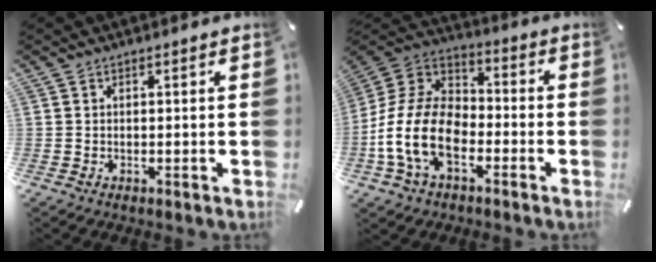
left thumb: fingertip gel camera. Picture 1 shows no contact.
{"total": 15.9, "force": [-6.7, 10.0, 10.3], "torque": [-0.234, 0.024, -0.129]}